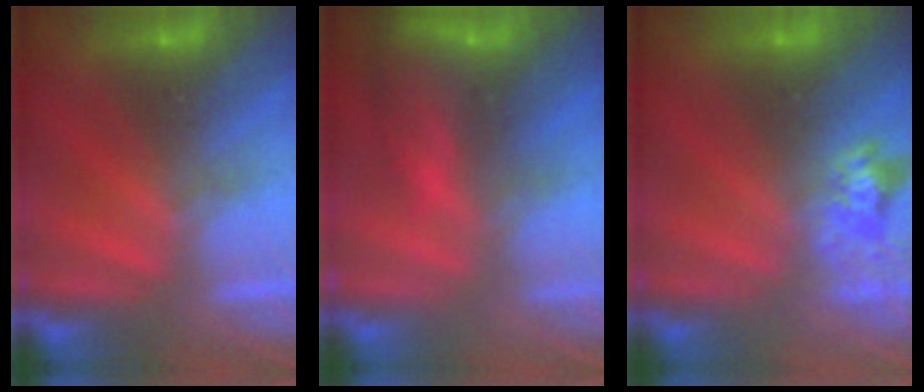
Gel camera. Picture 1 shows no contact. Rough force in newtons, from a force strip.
{"total": 7.0}
{"total": 2.4}